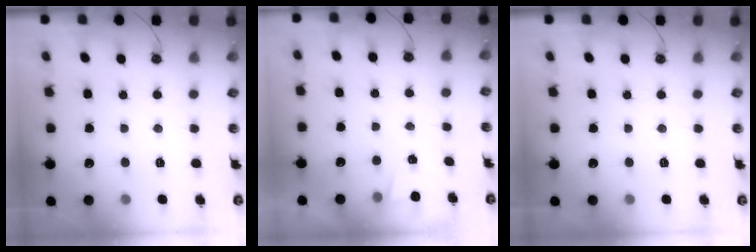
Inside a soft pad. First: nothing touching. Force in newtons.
{"total": 1.5, "press": 0.9, "slide": 1.2}
{"total": 0.0}